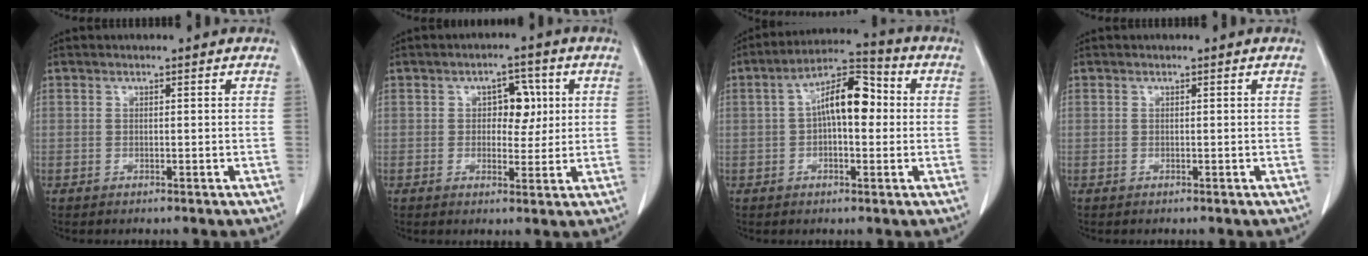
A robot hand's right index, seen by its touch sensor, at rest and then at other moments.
{"total": 5.0, "force": [1.1, 3.0, 3.8], "torque": [-0.050, 0.011, 0.017]}
{"total": 9.8, "force": [0.9, 3.8, 9.0], "torque": [-0.161, 0.036, 0.008]}
{"total": 0.0}